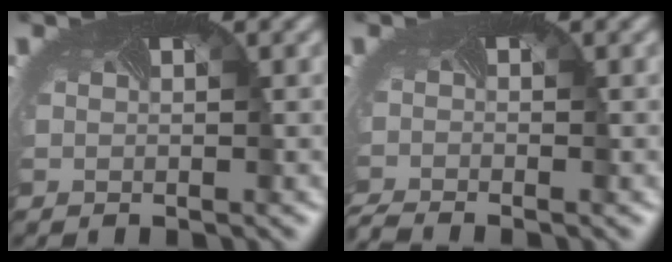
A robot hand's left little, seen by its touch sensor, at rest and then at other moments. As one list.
[{"total": 2.4, "force": [-2.3, -0.1, 0.5], "torque": [-0.017, -0.019, -0.050]}]